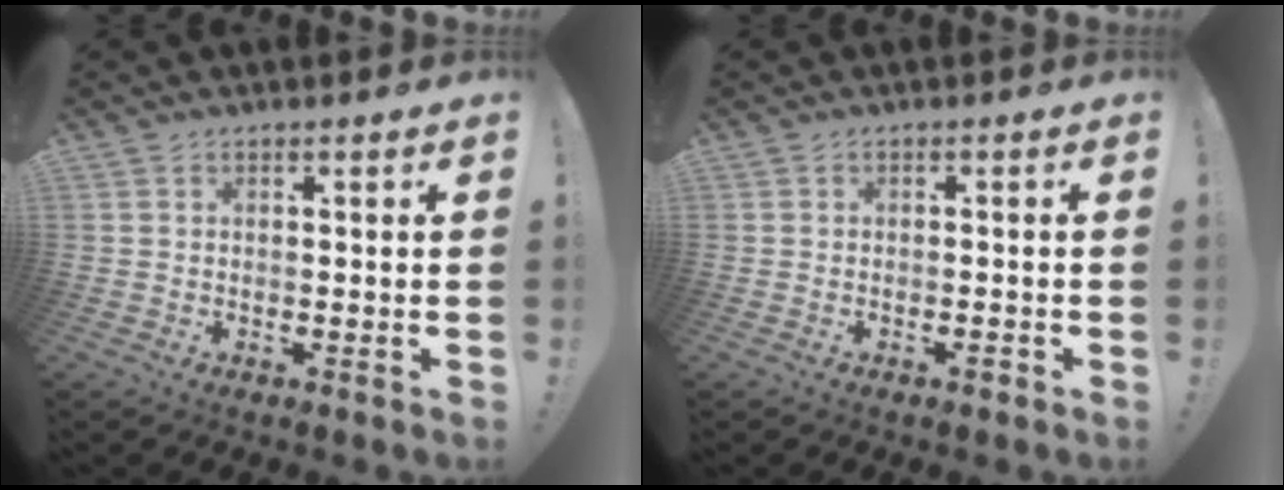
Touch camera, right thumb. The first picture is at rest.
{"total": 1.2, "force": [-0.9, 0.2, 0.8], "torque": [-0.015, 0.004, -0.014]}